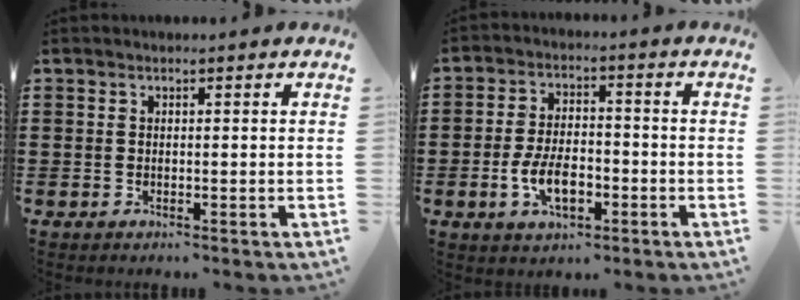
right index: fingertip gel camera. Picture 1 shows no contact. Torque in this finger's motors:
{"motor_torque": [1.10, 1.04, 0.20, 0.15]}